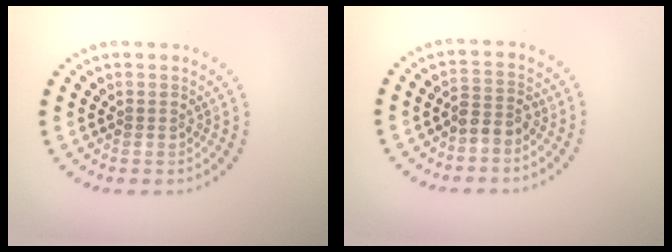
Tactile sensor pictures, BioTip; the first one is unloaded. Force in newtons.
{"total": 2.1, "press": 1.7, "slide": 1.2}